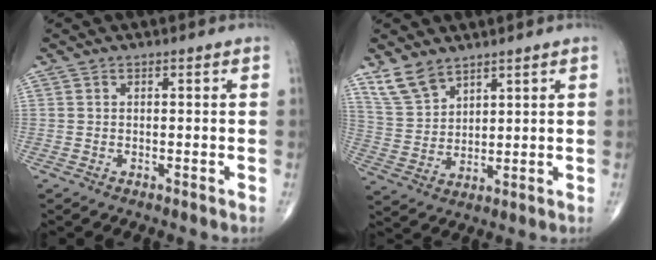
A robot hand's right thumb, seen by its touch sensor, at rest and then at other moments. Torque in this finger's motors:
{"motor_torque": [0.13, 1.00, 0.04, 0.02, 0.01]}